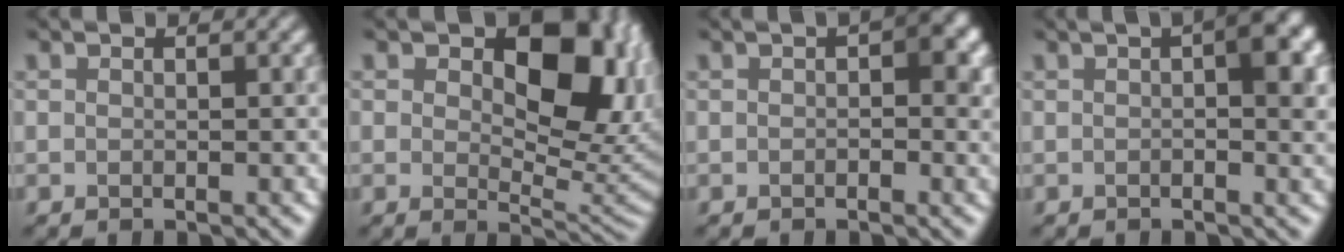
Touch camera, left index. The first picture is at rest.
{"total": 10.8, "force": [2.8, 6.2, 8.4], "torque": [-0.114, -0.011, 0.044]}
{"total": 3.5, "force": [0.4, 1.8, 3.0], "torque": [-0.023, 0.007, 0.002]}
{"total": 4.2, "force": [1.1, 1.1, 3.9], "torque": [-0.045, 0.009, 0.012]}